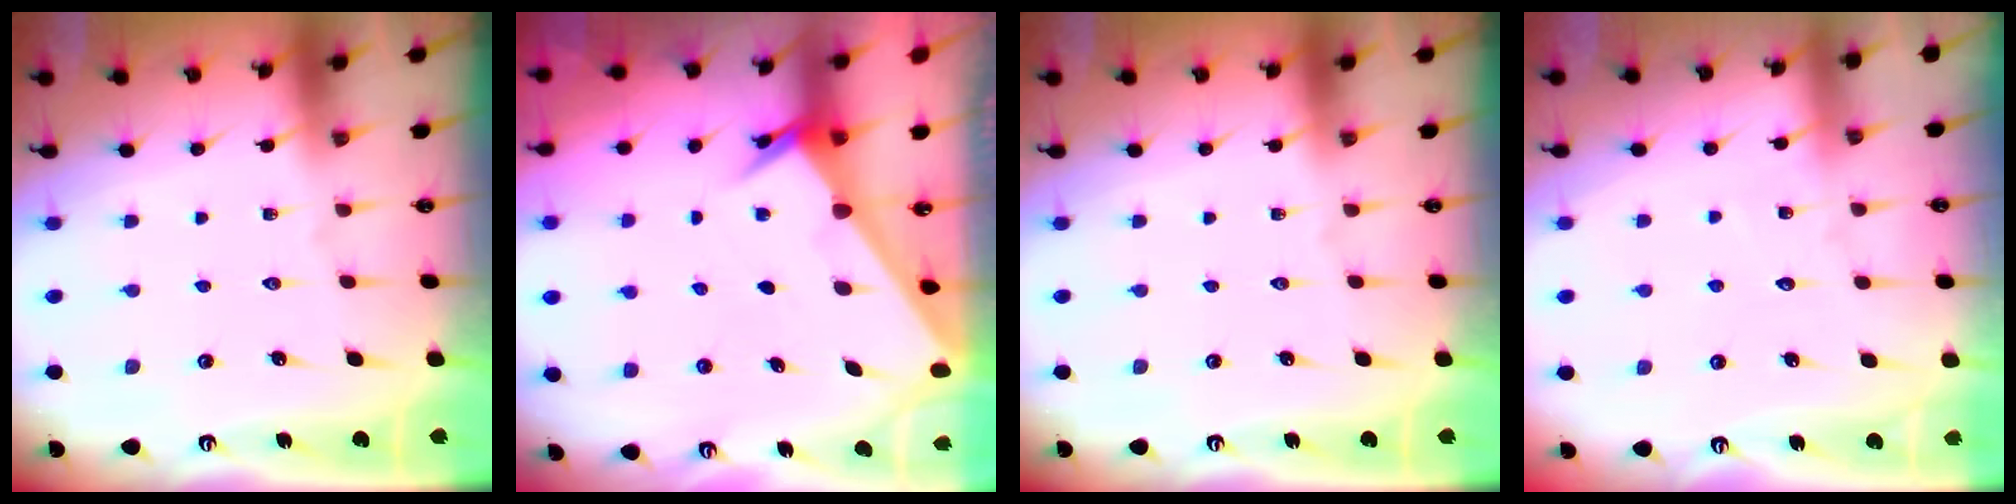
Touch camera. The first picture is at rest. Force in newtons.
{"total": 2.7, "press": 2.7, "slide": 0.2}
{"total": 0.0}
{"total": 2.8, "press": 2.8, "slide": 0.3}